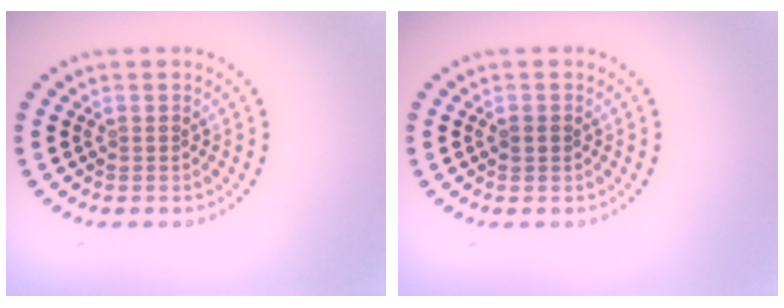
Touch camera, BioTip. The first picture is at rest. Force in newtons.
{"total": 1.1, "press": 1.1, "slide": 0.2}